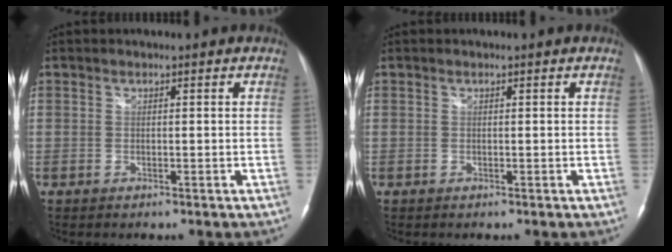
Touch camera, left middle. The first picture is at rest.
{"total": 0.0}